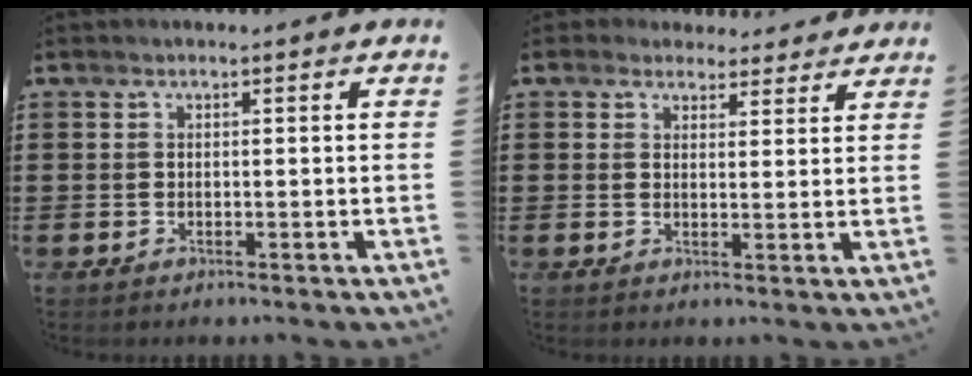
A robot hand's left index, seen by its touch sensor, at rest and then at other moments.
{"total": 3.4, "force": [3.1, 1.5, 0.4], "torque": [-0.011, -0.004, 0.057]}